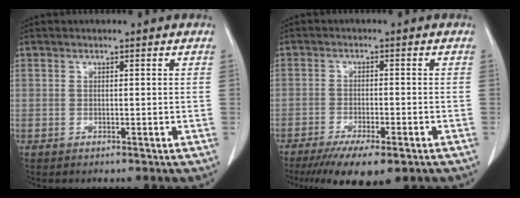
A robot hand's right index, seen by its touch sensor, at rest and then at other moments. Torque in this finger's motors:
{"motor_torque": [0.59, -0.68, 0.35, 0.06]}